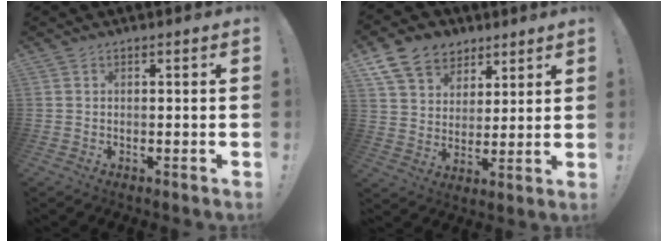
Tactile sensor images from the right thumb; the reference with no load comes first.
{"total": 12.5, "force": [7.5, 9.2, 4.1], "torque": [-0.071, -0.045, 0.151]}